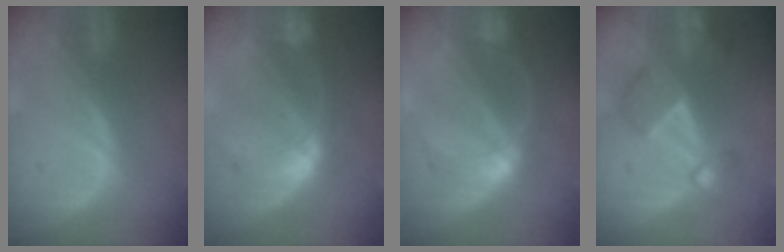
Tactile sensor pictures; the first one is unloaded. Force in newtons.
{"total": 7.5, "press": 6.6, "slide": 3.7}
{"total": 5.6, "press": 5.6, "slide": 0.1}
{"total": 5.8, "press": 5.8, "slide": 0.2}